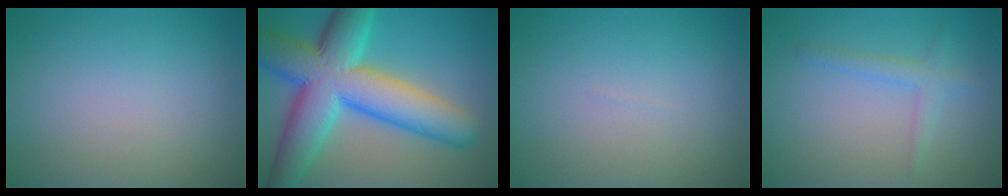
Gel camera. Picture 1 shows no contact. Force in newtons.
{"total": 12.5, "press": 12.5, "slide": 0.2}
{"total": 0.0}
{"total": 2.0, "press": 2.0, "slide": 0.1}